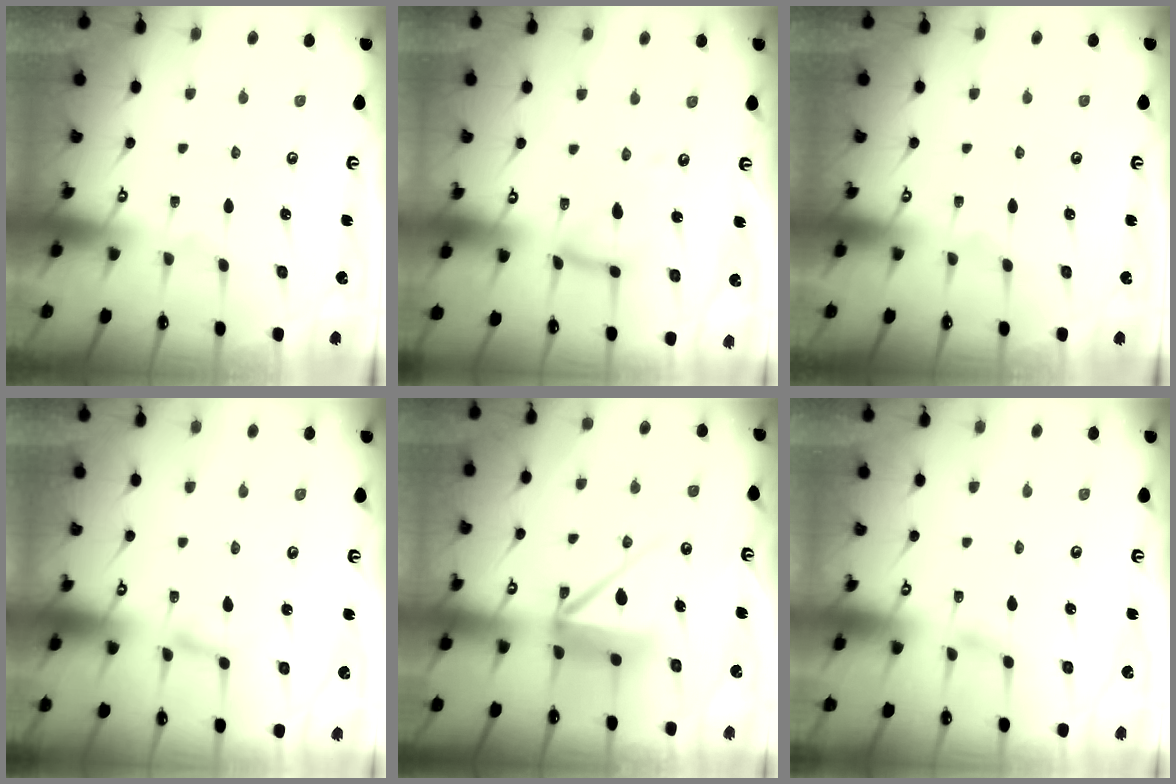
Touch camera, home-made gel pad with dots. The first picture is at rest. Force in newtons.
{"total": 11.2, "press": 11.2, "slide": 1.1}
{"total": 0.0}
{"total": 2.6, "press": 2.6, "slide": 0.2}
{"total": 11.4, "press": 11.3, "slide": 1.5}
{"total": 1.7, "press": 1.7, "slide": 0.2}